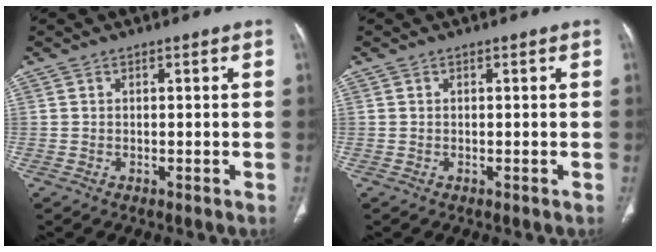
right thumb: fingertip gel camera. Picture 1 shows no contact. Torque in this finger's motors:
{"motor_torque": [0.25, 0.26, 0.24, -0.03, 0.08]}